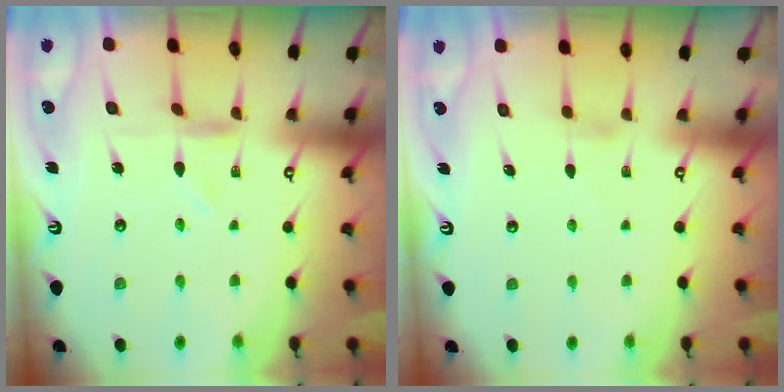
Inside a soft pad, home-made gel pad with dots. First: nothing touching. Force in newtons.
{"total": 1.2, "press": 1.1, "slide": 0.3}